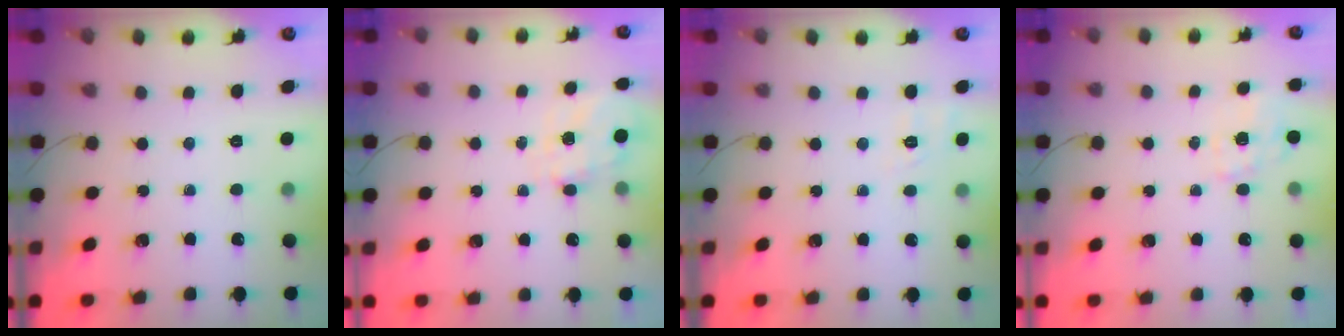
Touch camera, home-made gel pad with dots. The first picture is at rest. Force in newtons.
{"total": 3.9, "press": 3.8, "slide": 0.9}
{"total": 2.0, "press": 0.7, "slide": 1.9}
{"total": 4.2, "press": 4.0, "slide": 1.1}